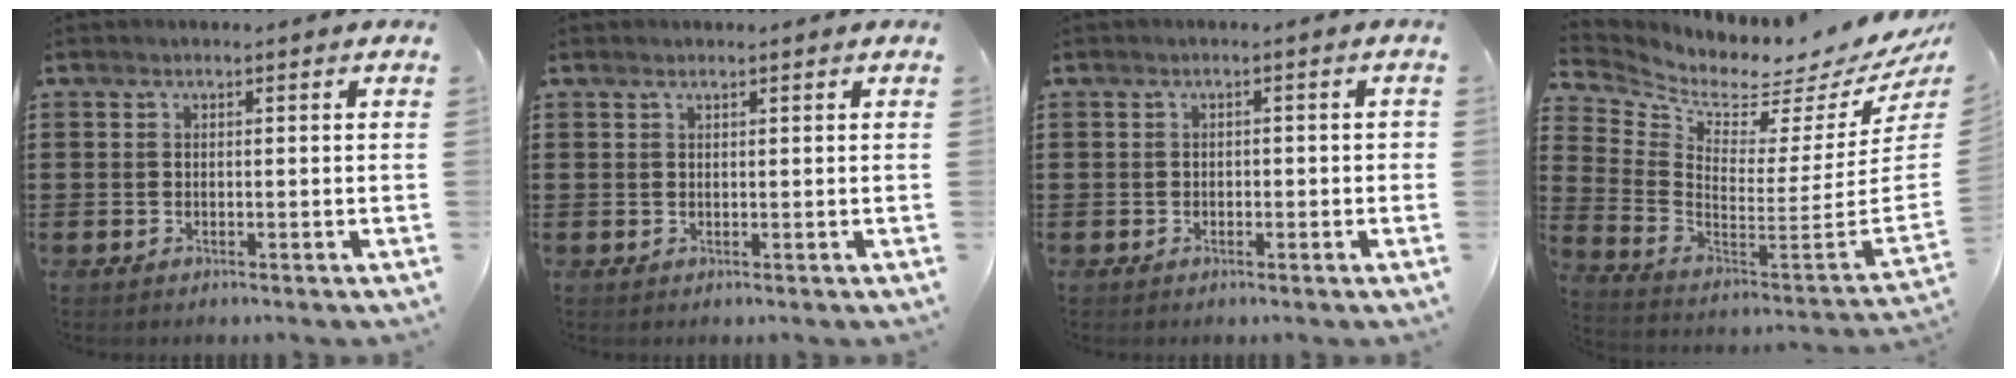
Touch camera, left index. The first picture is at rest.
{"total": 0.6, "force": [0.5, 0.0, 0.4], "torque": [-0.009, -0.001, 0.010]}
{"total": 0.9, "force": [-0.4, 0.6, 0.5], "torque": [-0.012, 0.000, -0.008]}
{"total": 1.5, "force": [0.9, 0.8, 0.9], "torque": [-0.029, -0.048, 0.003]}